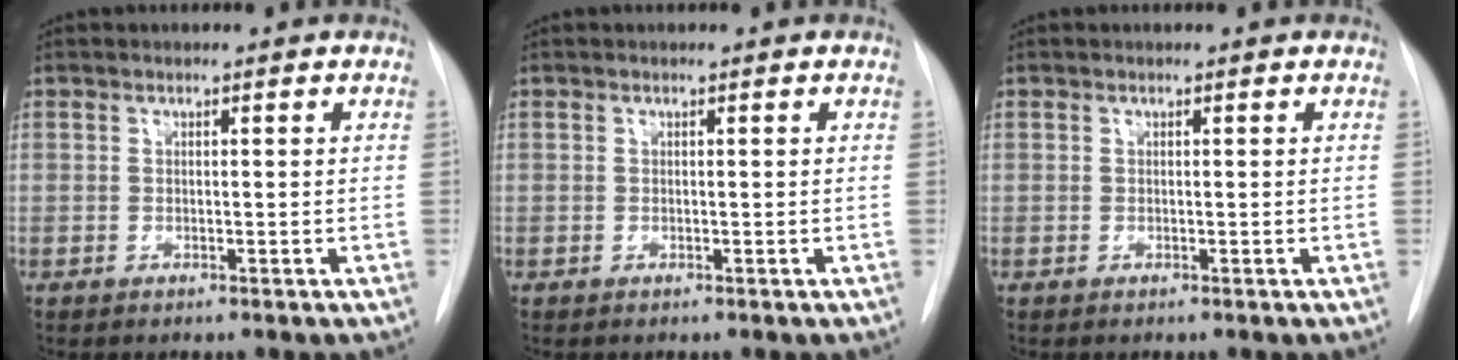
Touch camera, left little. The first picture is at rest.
{"total": 0.0}
{"total": 0.0}